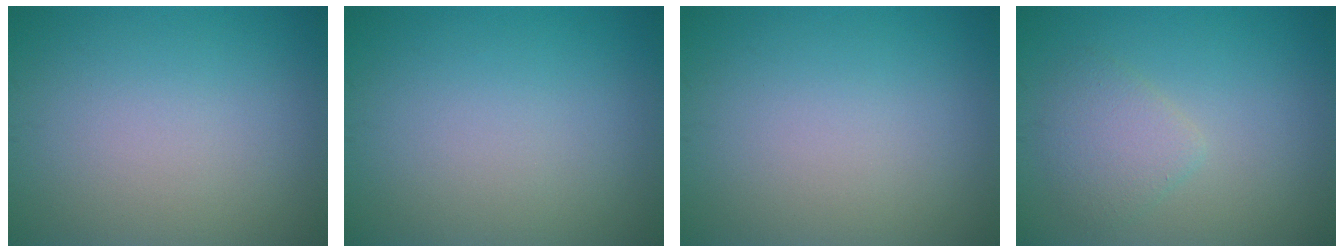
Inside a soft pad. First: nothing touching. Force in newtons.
{"total": 0.0}
{"total": 0.0}
{"total": 2.5, "press": 2.5, "slide": 0.2}